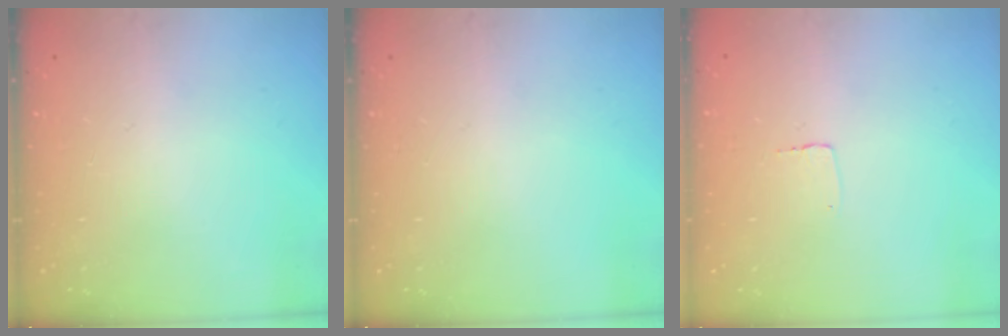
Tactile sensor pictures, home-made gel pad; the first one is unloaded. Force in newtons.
{"total": 0.0}
{"total": 2.3, "press": 2.3, "slide": 0.1}